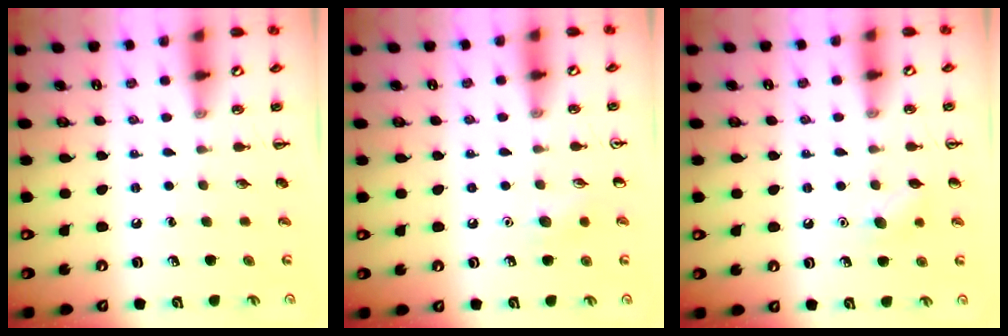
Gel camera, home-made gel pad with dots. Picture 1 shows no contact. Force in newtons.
{"total": 5.7, "press": 5.5, "slide": 1.6}
{"total": 6.1, "press": 5.9, "slide": 1.6}